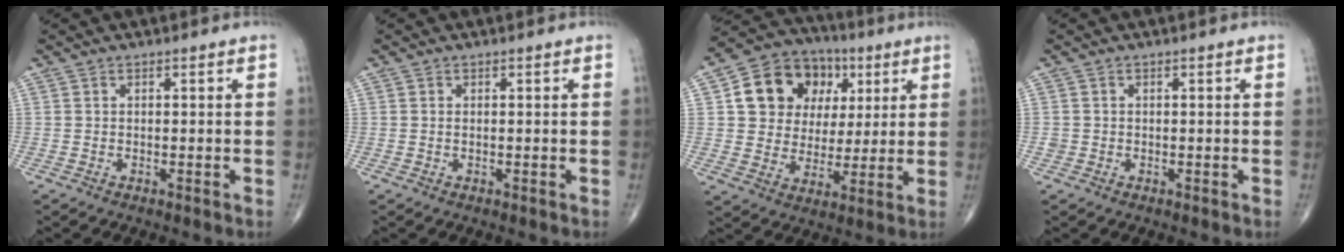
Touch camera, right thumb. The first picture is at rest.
{"total": 0.0}
{"total": 16.1, "force": [4.9, 13.2, 7.9], "torque": [-0.092, 0.008, 0.083]}
{"total": 0.9, "force": [-0.2, 0.9, 0.1], "torque": [0.001, 0.004, -0.003]}